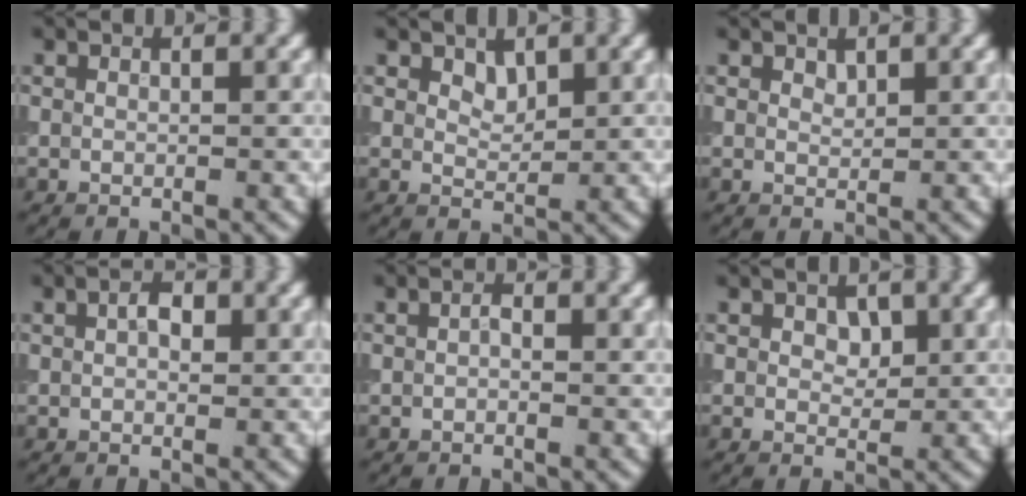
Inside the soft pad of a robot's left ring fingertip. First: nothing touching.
{"total": 1.3, "force": [0.9, 0.7, 0.6], "torque": [-0.012, -0.004, 0.020]}
{"total": 0.7, "force": [0.6, 0.4, 0.2], "torque": [-0.005, -0.002, 0.012]}
{"total": 1.8, "force": [0.5, 1.1, 1.4], "torque": [-0.022, 0.003, 0.007]}
{"total": 0.7, "force": [0.0, 0.4, 0.5], "torque": [-0.009, 0.001, -0.001]}
{"total": 1.4, "force": [0.5, 1.0, 0.9], "torque": [-0.012, -0.004, 0.008]}